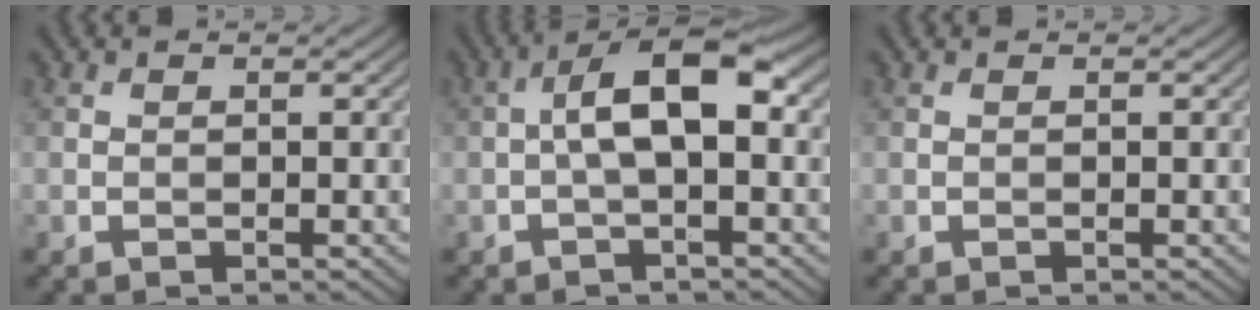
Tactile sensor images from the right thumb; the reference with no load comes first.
{"total": 6.5, "force": [-0.1, 2.3, 6.0], "torque": [-0.107, 0.016, -0.008]}
{"total": 0.0}